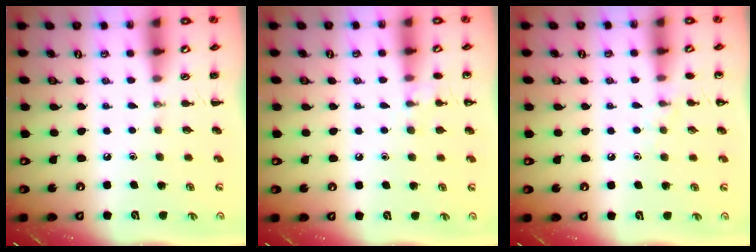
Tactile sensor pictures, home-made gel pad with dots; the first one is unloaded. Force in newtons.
{"total": 7.5, "press": 7.2, "slide": 2.0}
{"total": 5.4, "press": 5.1, "slide": 1.9}